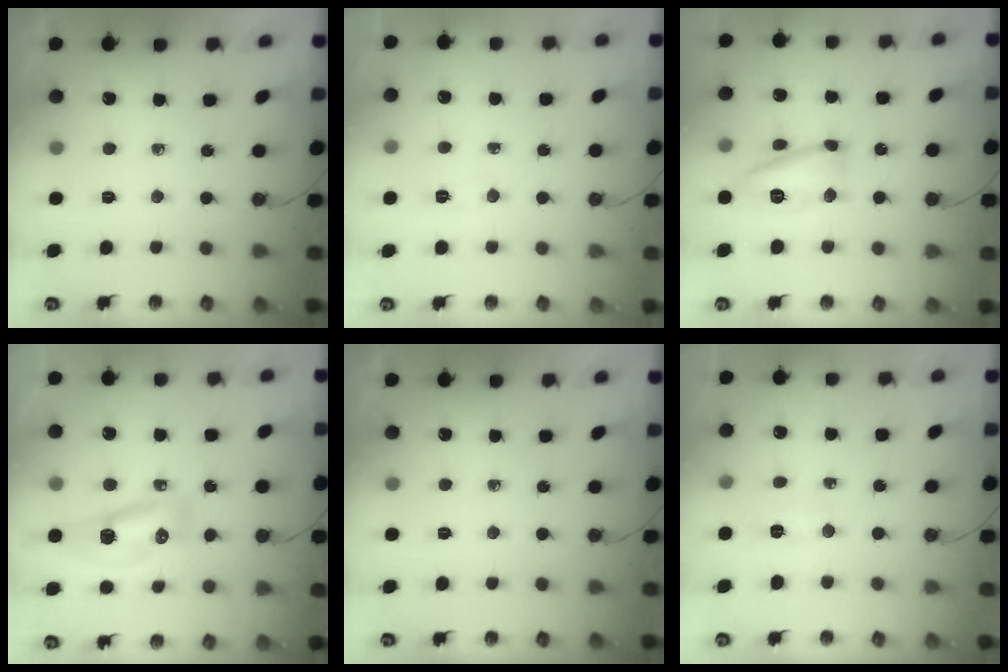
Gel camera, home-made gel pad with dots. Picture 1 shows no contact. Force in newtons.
{"total": 3.5, "press": 3.5, "slide": 0.6}
{"total": 13.5, "press": 13.5, "slide": 0.8}
{"total": 9.4, "press": 9.3, "slide": 1.2}
{"total": 0.0}
{"total": 16.5, "press": 4.4, "slide": 15.9}